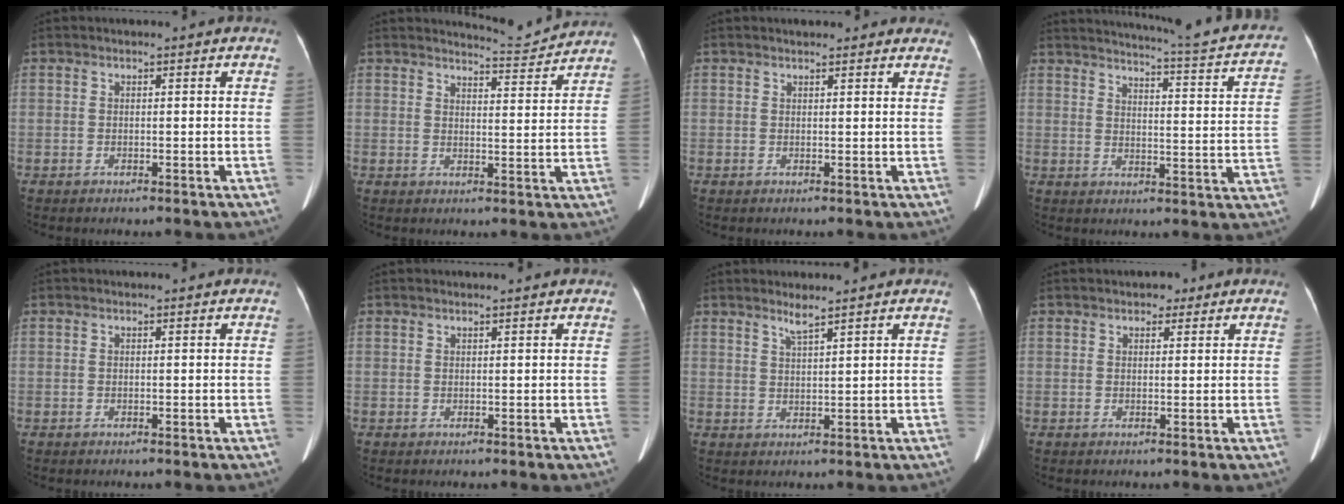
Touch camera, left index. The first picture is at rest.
{"total": 5.3, "force": [5.2, -0.8, -0.7], "torque": [-0.006, -0.020, 0.073]}
{"total": 5.7, "force": [5.0, 2.2, 1.4], "torque": [0.004, 0.017, 0.046]}
{"total": 21.3, "force": [19.3, 0.9, 9.0], "torque": [-0.124, -0.058, 0.218]}
{"total": 0.0}
{"total": 1.0, "force": [0.9, 0.0, 0.4], "torque": [-0.010, 0.011, 0.017]}
{"total": 1.9, "force": [1.6, -0.4, 0.9], "torque": [-0.022, -0.005, 0.035]}
{"total": 1.9, "force": [1.2, 1.2, 0.9], "torque": [-0.011, 0.004, 0.015]}